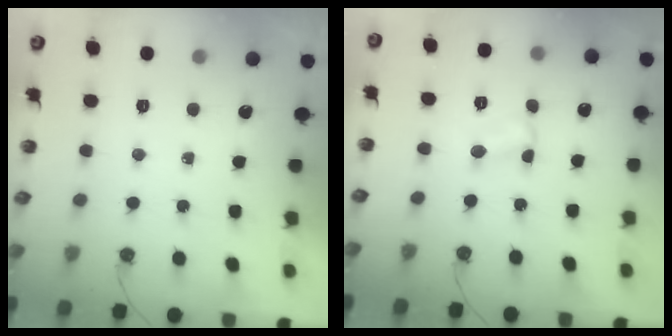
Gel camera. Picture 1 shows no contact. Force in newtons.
{"total": 2.5, "press": 2.5, "slide": 0.4}